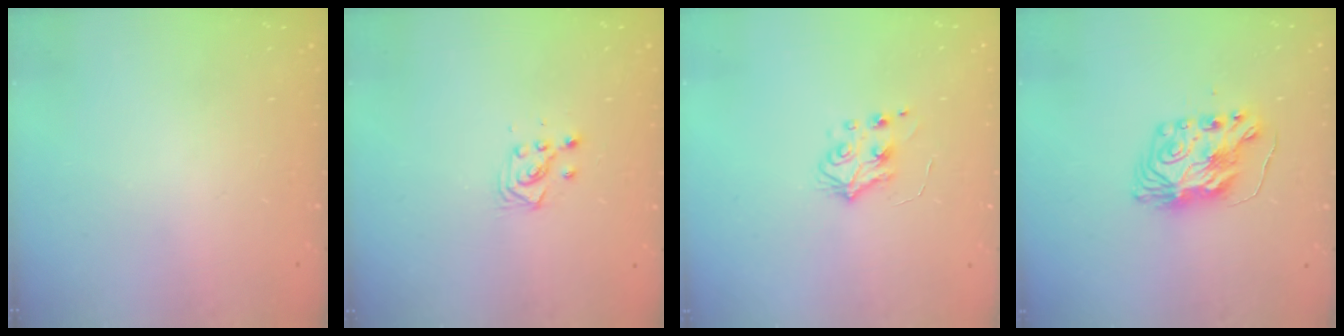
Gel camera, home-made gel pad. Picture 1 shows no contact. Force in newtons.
{"total": 3.4, "press": 3.3, "slide": 1.0}
{"total": 5.3, "press": 5.2, "slide": 1.0}
{"total": 9.0, "press": 9.0, "slide": 0.6}